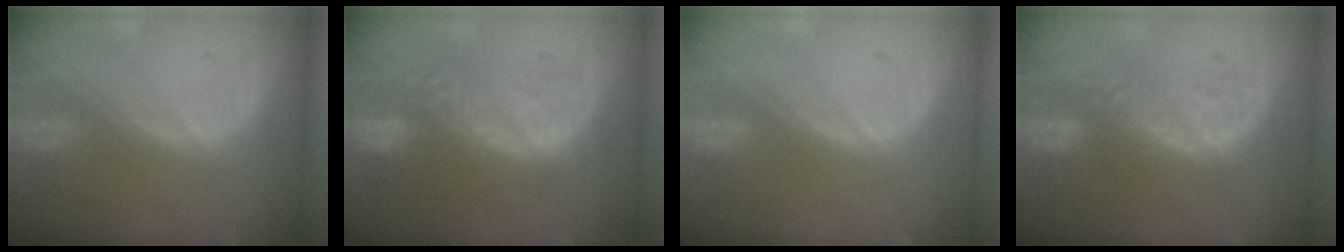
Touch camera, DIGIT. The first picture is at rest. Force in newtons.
{"total": 10.4, "press": 9.5, "slide": 4.2}
{"total": 0.0}
{"total": 6.0, "press": 5.8, "slide": 1.4}